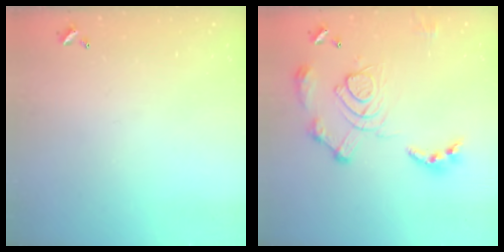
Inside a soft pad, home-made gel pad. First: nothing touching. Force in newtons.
{"total": 15.6, "press": 15.5, "slide": 1.6}